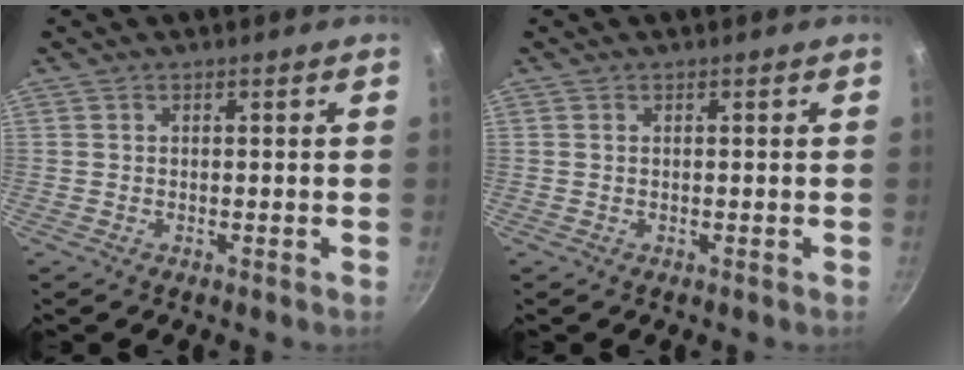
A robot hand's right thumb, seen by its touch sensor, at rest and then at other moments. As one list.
[{"total": 0.0}]